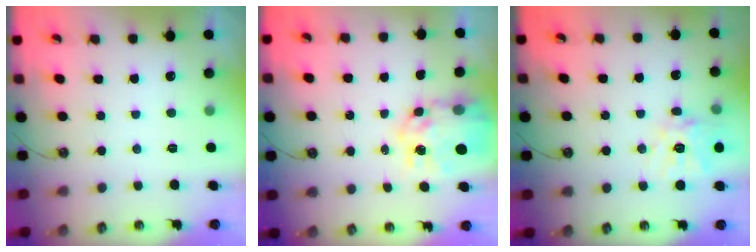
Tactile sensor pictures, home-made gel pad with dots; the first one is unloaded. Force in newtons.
{"total": 11.8, "press": 11.7, "slide": 1.0}
{"total": 12.9, "press": 12.8, "slide": 1.7}